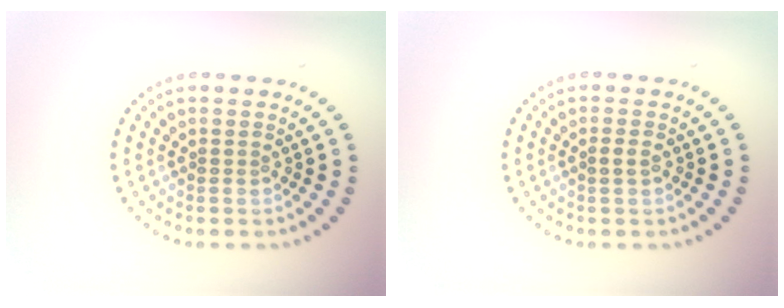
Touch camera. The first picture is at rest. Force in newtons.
{"total": 1.0, "press": 1.0, "slide": 0.0}